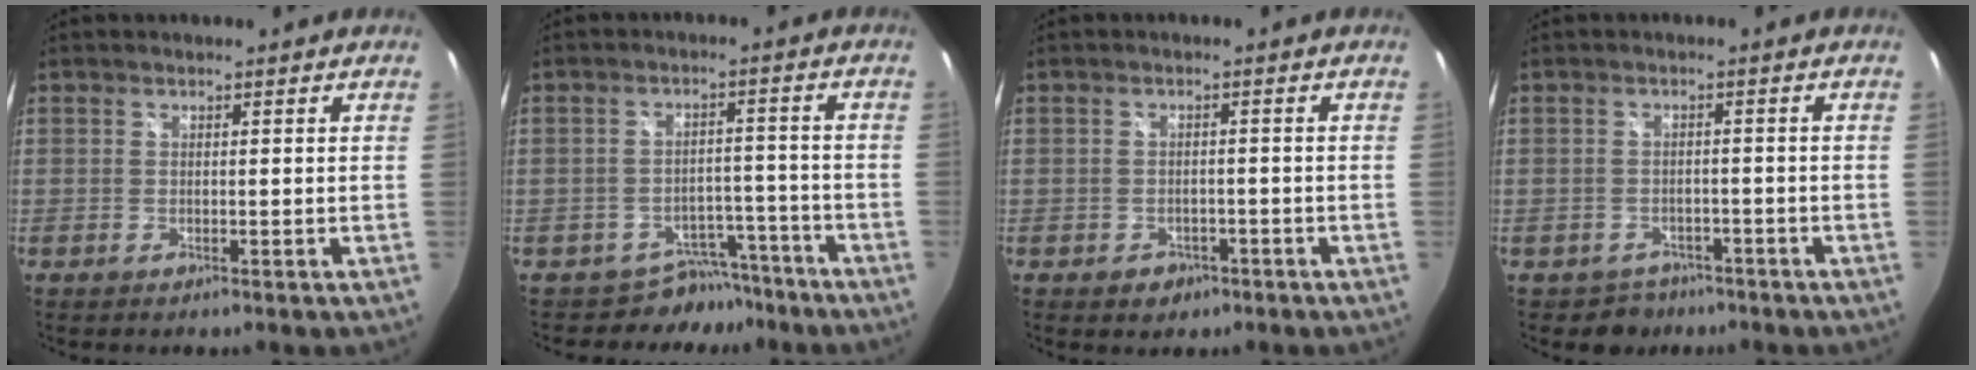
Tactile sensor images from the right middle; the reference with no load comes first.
{"total": 6.6, "force": [-5.7, 3.4, -0.2], "torque": [0.006, 0.024, -0.078]}
{"total": 3.4, "force": [-1.9, 2.6, 1.1], "torque": [-0.027, -0.002, -0.023]}
{"total": 4.3, "force": [-3.0, 3.1, -0.1], "torque": [-0.006, 0.009, -0.044]}